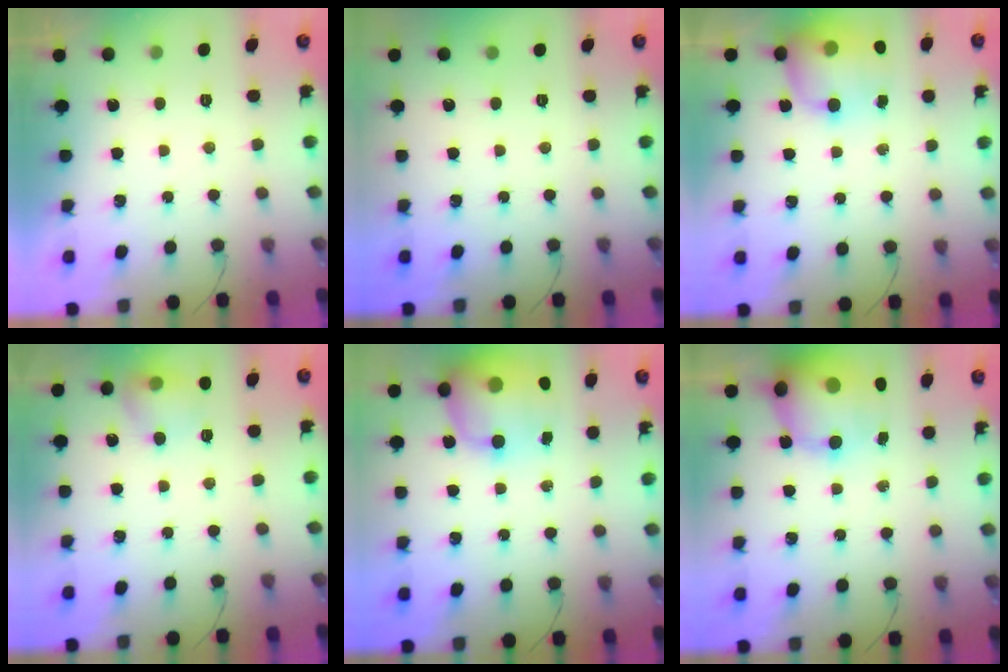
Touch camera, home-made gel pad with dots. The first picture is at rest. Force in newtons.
{"total": 0.0}
{"total": 13.7, "press": 13.3, "slide": 3.3}
{"total": 10.9, "press": 10.8, "slide": 1.4}
{"total": 17.6, "press": 17.0, "slide": 4.5}
{"total": 15.0, "press": 14.5, "slide": 3.9}